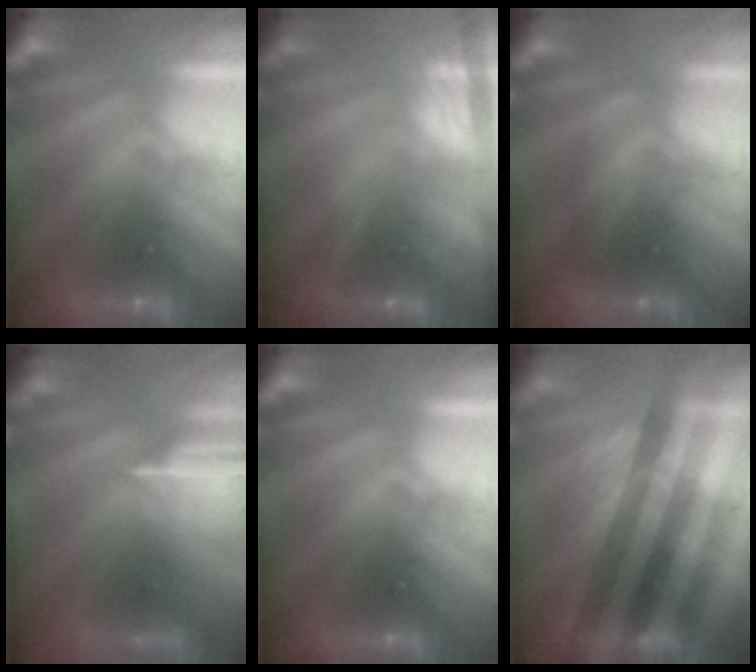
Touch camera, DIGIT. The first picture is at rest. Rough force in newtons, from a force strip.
{"total": 3.3}
{"total": 2.4}
{"total": 5.5}
{"total": 0.0}
{"total": 3.7}